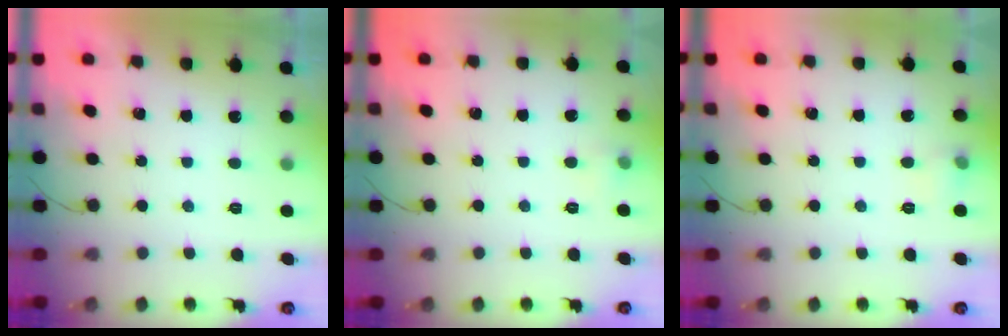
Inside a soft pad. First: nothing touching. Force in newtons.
{"total": 3.6, "press": 3.4, "slide": 1.0}
{"total": 5.0, "press": 4.7, "slide": 1.4}